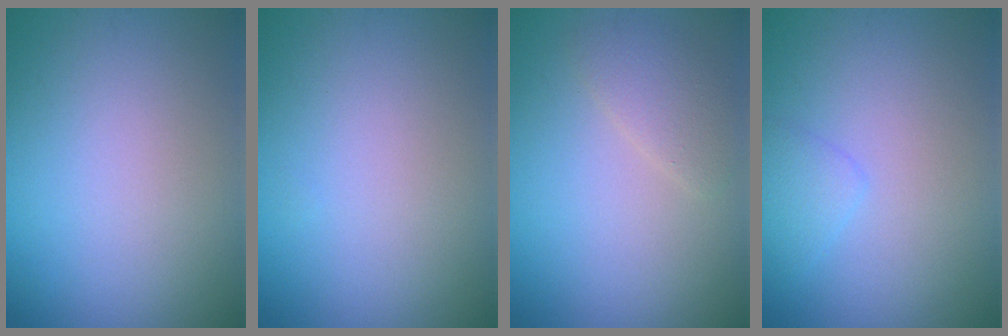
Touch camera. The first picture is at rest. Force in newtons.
{"total": 0.0}
{"total": 2.0, "press": 2.0, "slide": 0.2}
{"total": 1.5, "press": 1.5, "slide": 0.1}